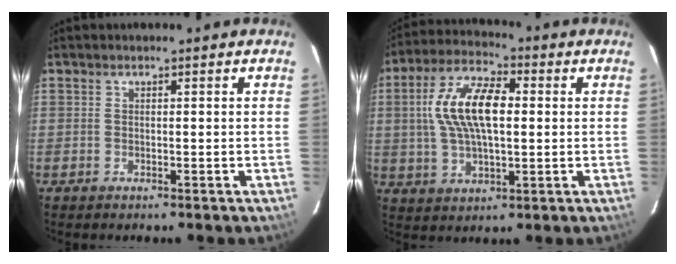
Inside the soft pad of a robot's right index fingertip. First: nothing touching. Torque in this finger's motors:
{"motor_torque": [0.50, -0.01, 0.78, 0.21]}